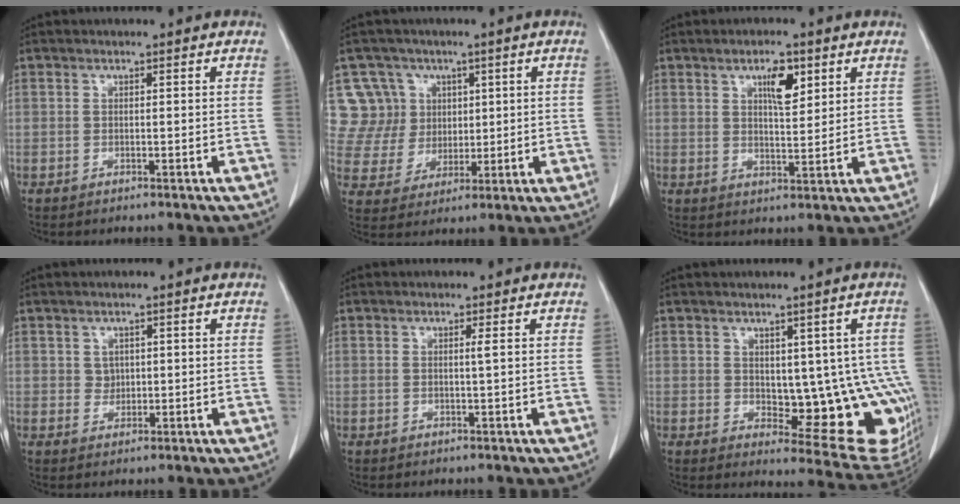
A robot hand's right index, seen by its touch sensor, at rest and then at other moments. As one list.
[{"total": 9.5, "force": [3.8, 8.7, 0.0], "torque": [0.001, 0.027, 0.081]}, {"total": 5.2, "force": [2.6, 1.6, 4.2], "torque": [-0.075, -0.002, 0.045]}, {"total": 1.6, "force": [0.5, 1.4, 0.5], "torque": [-0.005, 0.000, 0.011]}, {"total": 0.6, "force": [0.2, -0.2, 0.5], "torque": [-0.012, -0.001, 0.006]}, {"total": 12.7, "force": [-0.2, 6.1, 11.1], "torque": [-0.104, -0.001, 0.016]}]